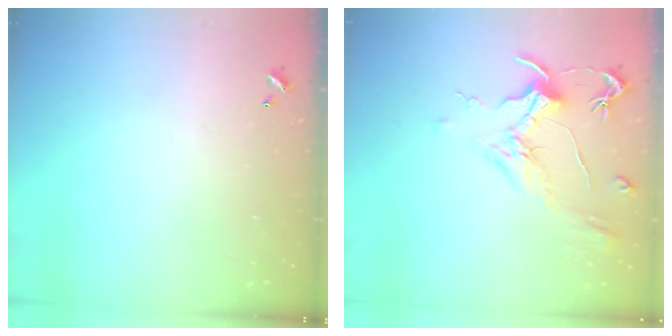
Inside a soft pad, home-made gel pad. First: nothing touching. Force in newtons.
{"total": 2.1, "press": 2.0, "slide": 0.8}